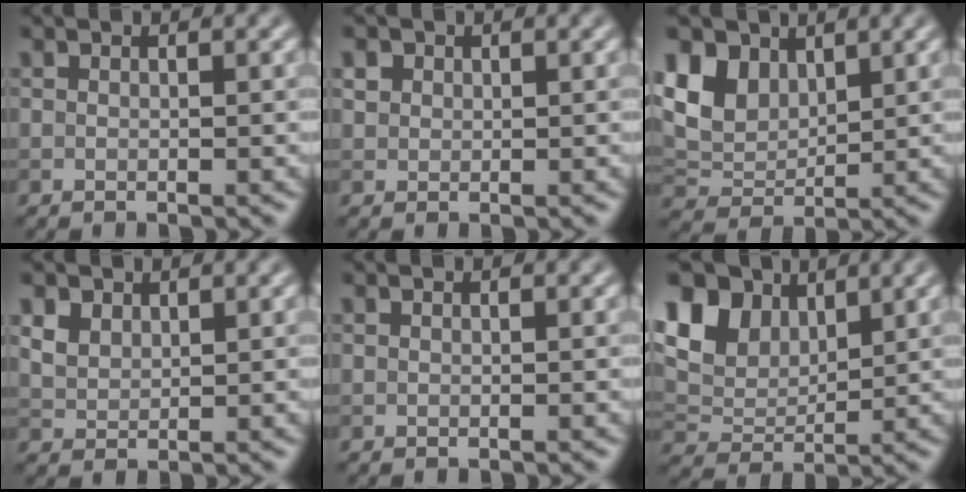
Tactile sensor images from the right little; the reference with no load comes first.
{"total": 1.1, "force": [0.4, 1.0, 0.3], "torque": [-0.002, 0.001, 0.007]}
{"total": 5.5, "force": [2.7, 3.8, 2.9], "torque": [-0.073, 0.001, 0.050]}
{"total": 2.6, "force": [1.7, 1.7, 1.1], "torque": [-0.033, -0.003, 0.041]}
{"total": 0.0}
{"total": 8.7, "force": [4.9, 5.5, 4.7], "torque": [-0.122, 0.022, 0.075]}